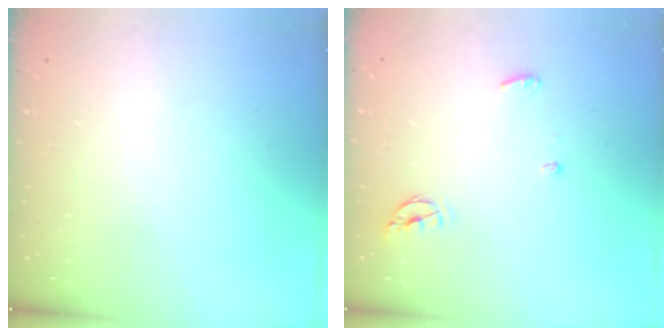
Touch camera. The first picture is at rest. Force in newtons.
{"total": 5.1, "press": 5.1, "slide": 0.6}